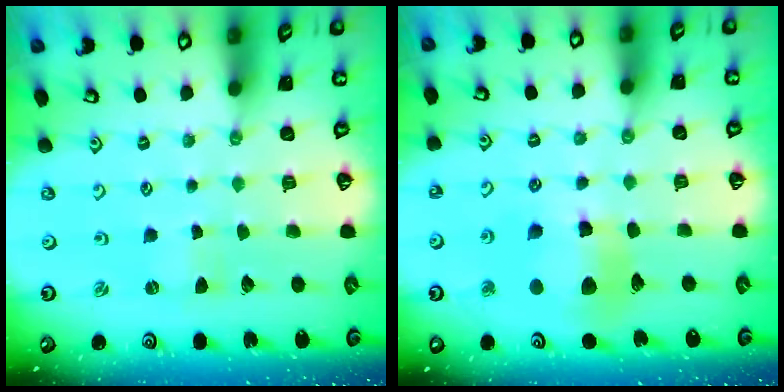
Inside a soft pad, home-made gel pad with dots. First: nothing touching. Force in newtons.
{"total": 11.6, "press": 11.5, "slide": 1.5}